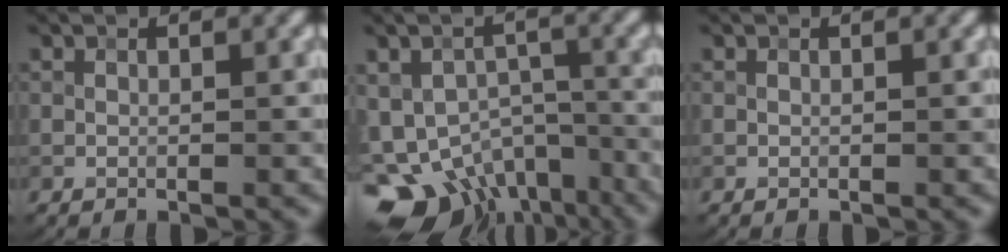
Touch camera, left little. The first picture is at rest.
{"total": 12.3, "force": [-8.1, 7.5, 5.6], "torque": [-0.097, -0.026, -0.105]}
{"total": 0.0}